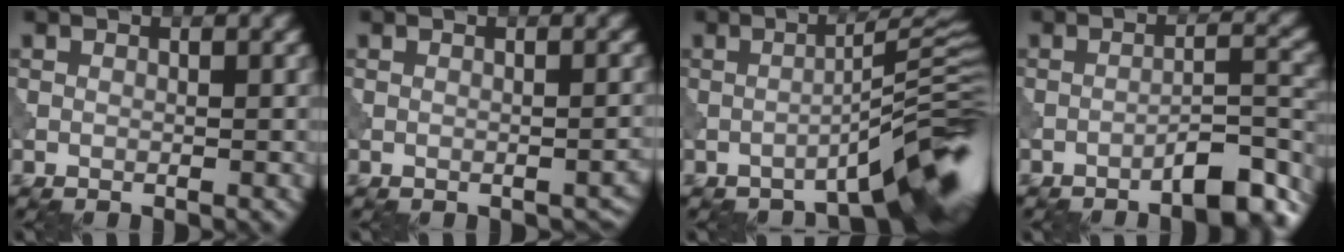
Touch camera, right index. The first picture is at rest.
{"total": 1.0, "force": [-0.8, 0.4, 0.3], "torque": [-0.005, -0.003, -0.011]}
{"total": 6.9, "force": [-4.3, 0.8, 5.3], "torque": [-0.066, 0.016, -0.074]}
{"total": 5.2, "force": [-3.9, 0.9, 3.4], "torque": [-0.044, 0.016, -0.058]}